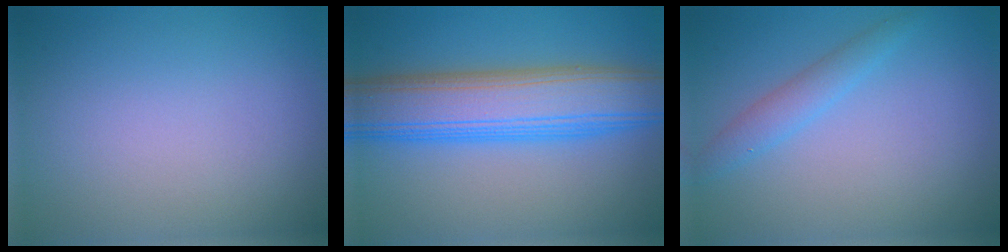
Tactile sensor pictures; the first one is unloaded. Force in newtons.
{"total": 9.3, "press": 9.3, "slide": 0.5}
{"total": 2.0, "press": 2.0, "slide": 0.1}